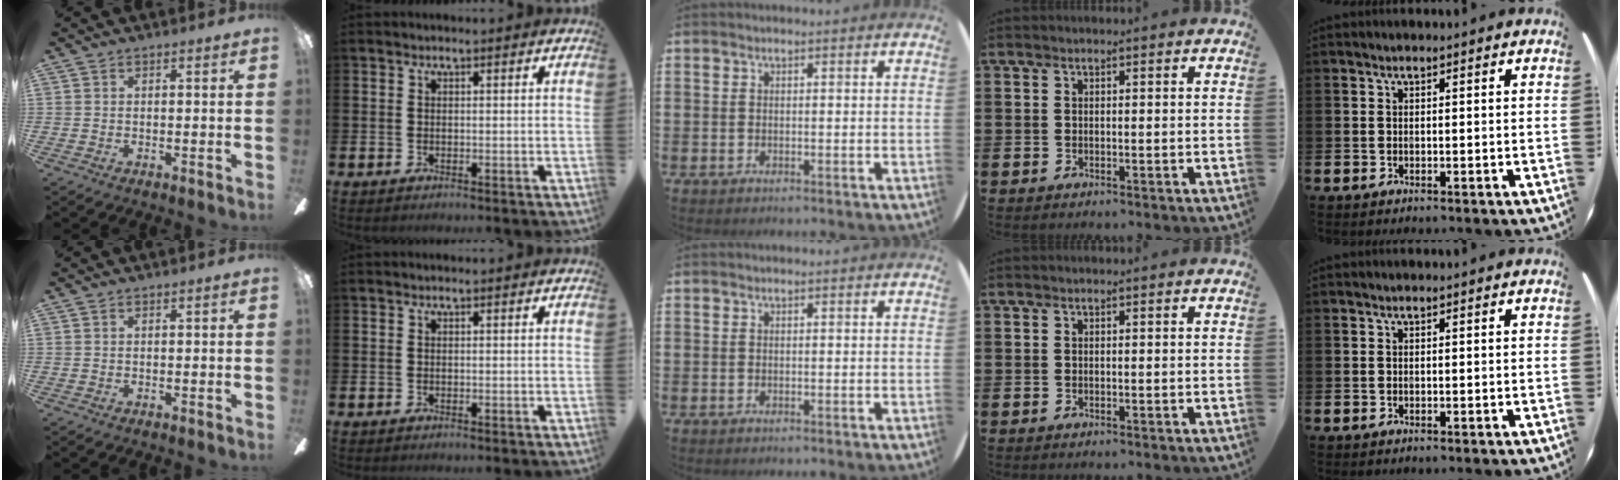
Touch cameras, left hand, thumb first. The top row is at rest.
{}